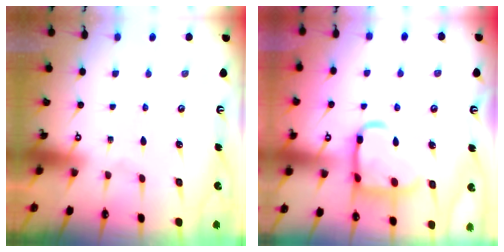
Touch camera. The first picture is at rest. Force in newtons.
{"total": 14.7, "press": 14.6, "slide": 1.4}